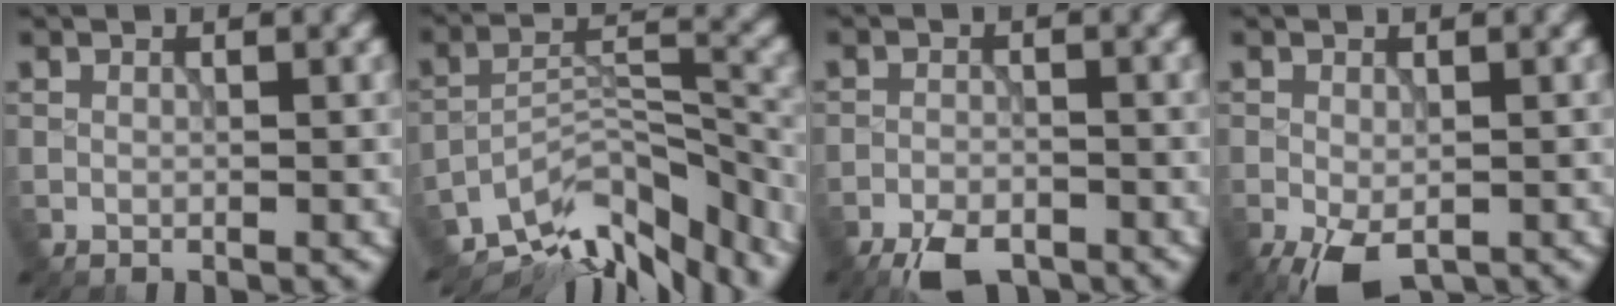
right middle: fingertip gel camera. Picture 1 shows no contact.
{"total": 11.4, "force": [-9.8, 3.2, 4.9], "torque": [-0.083, 0.009, -0.158]}
{"total": 4.0, "force": [-3.3, 1.4, 1.8], "torque": [-0.025, -0.010, -0.062]}
{"total": 4.7, "force": [-2.5, 2.3, 3.3], "torque": [-0.066, -0.019, -0.037]}